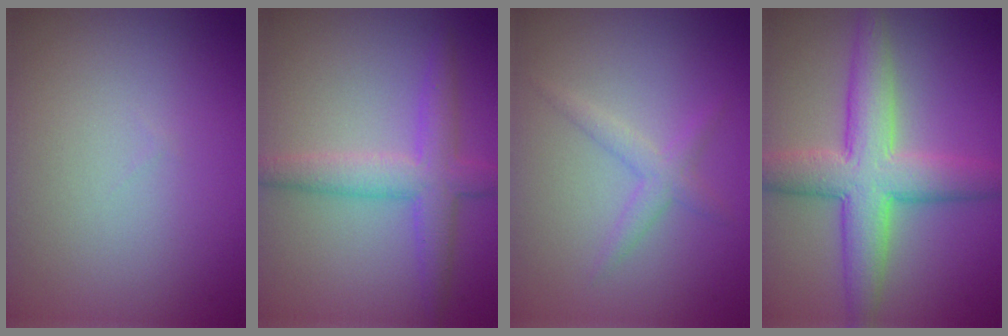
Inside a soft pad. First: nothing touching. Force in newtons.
{"total": 4.0, "press": 4.0, "slide": 0.1}
{"total": 1.7, "press": 1.7, "slide": 0.1}
{"total": 6.8, "press": 6.8, "slide": 0.1}